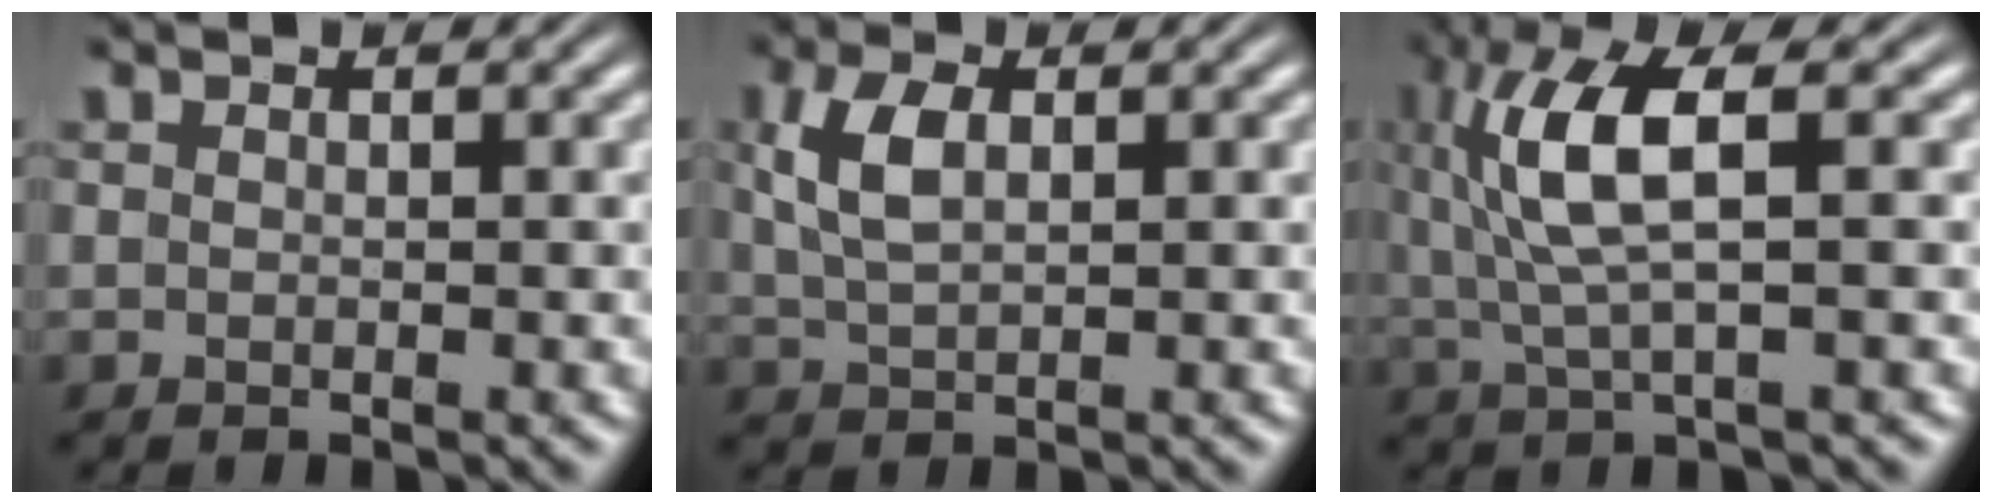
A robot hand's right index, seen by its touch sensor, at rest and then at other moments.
{"total": 3.3, "force": [0.8, 1.6, 2.7], "torque": [-0.062, -0.002, 0.022]}
{"total": 7.0, "force": [1.2, 2.6, 6.4], "torque": [-0.136, 0.003, 0.029]}